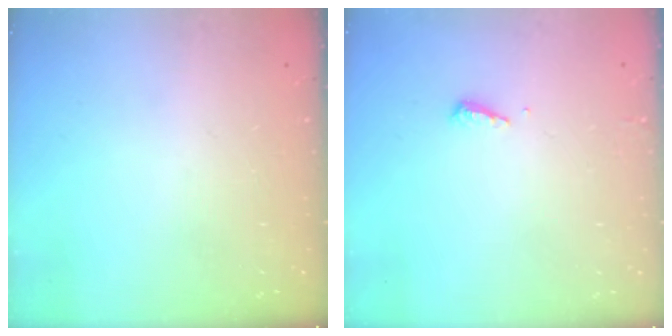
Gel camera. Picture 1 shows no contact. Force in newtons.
{"total": 5.1, "press": 5.1, "slide": 0.5}